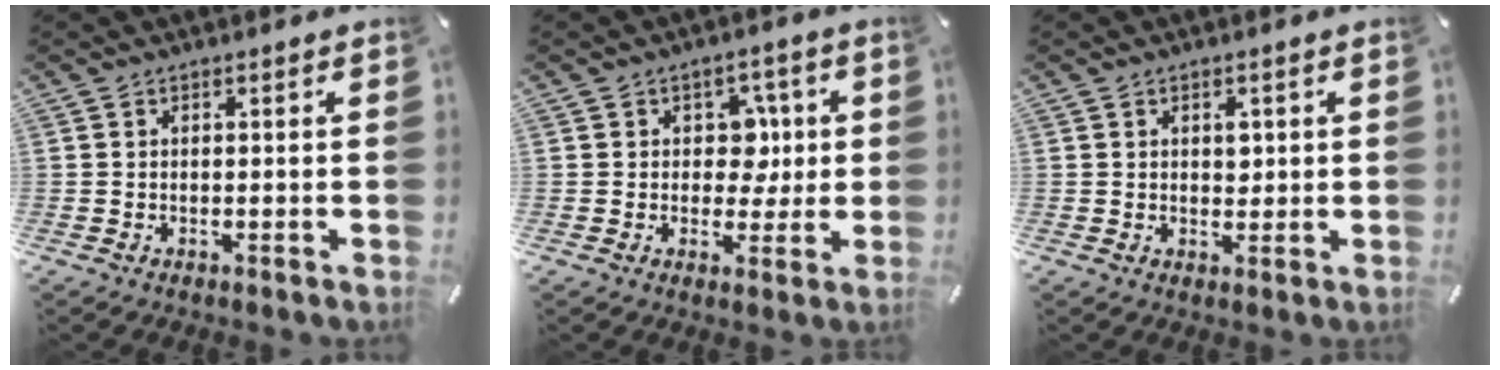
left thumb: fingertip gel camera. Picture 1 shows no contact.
{"total": 7.2, "force": [0.9, 6.0, 3.8], "torque": [-0.048, 0.002, 0.012]}
{"total": 2.4, "force": [0.6, 1.8, 1.5], "torque": [-0.007, -0.005, 0.003]}